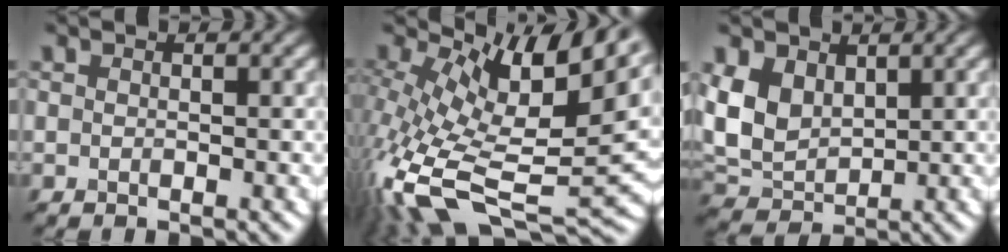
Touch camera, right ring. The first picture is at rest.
{"total": 12.1, "force": [1.1, 5.6, 10.7], "torque": [-0.207, -0.002, 0.030]}
{"total": 5.5, "force": [1.5, 3.8, 3.6], "torque": [-0.086, -0.003, 0.032]}